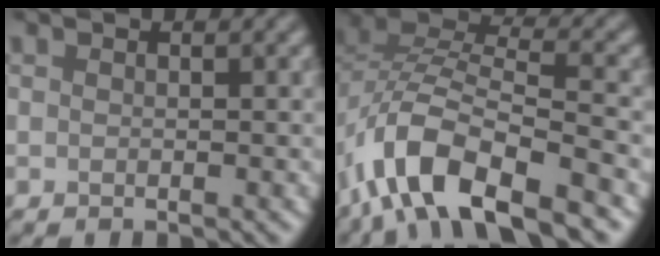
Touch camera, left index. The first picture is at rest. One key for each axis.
{"total": 10.6, "fx": -7.0, "fy": 4.0, "fz": 6.9, "tx": -0.141, "ty": -0.002, "tz": -0.122}